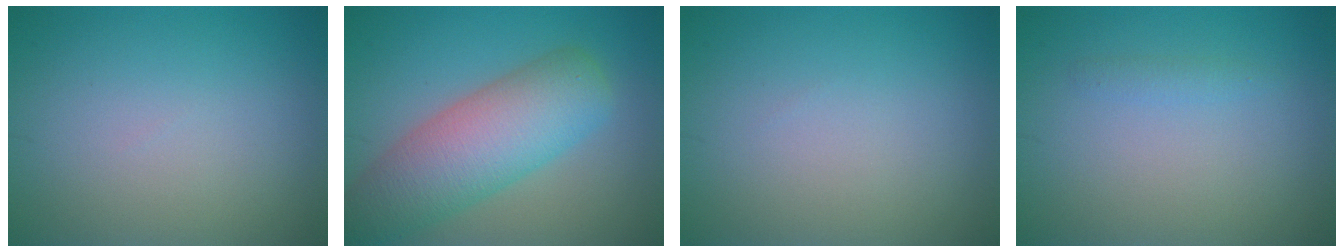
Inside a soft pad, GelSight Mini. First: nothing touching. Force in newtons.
{"total": 8.0, "press": 8.0, "slide": 0.4}
{"total": 0.0}
{"total": 0.8, "press": 0.8, "slide": 0.1}